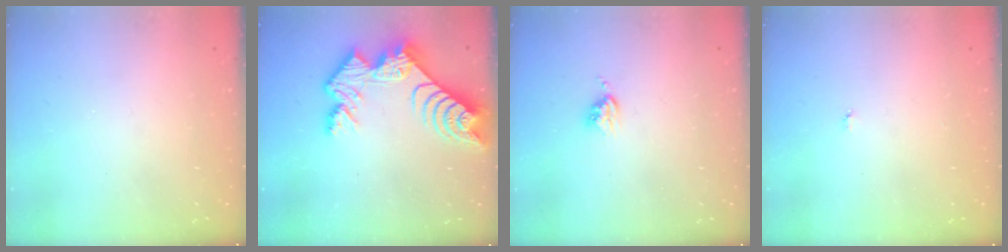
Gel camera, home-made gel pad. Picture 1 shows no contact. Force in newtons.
{"total": 12.9, "press": 12.9, "slide": 1.0}
{"total": 3.8, "press": 3.8, "slide": 0.5}
{"total": 2.9, "press": 2.9, "slide": 0.3}